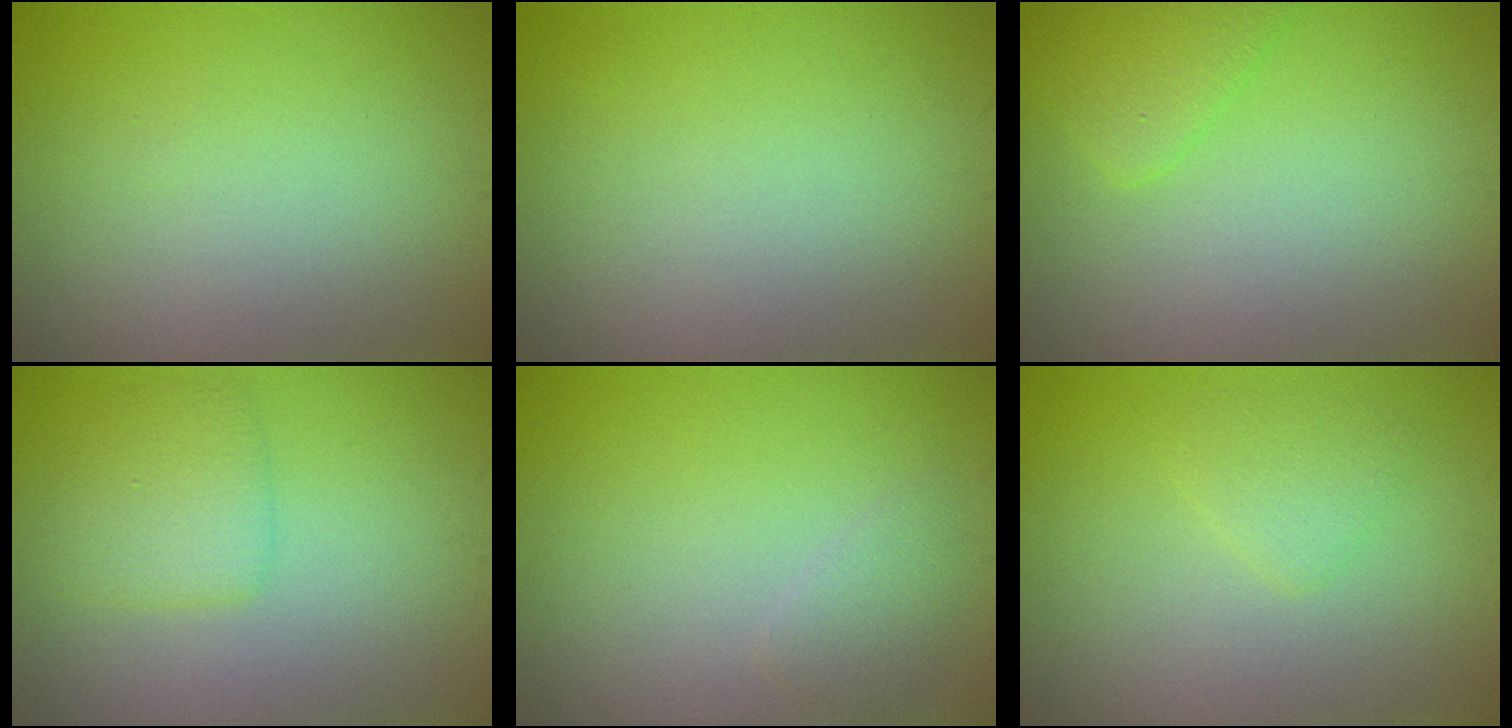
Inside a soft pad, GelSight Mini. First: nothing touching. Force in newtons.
{"total": 0.0}
{"total": 2.5, "press": 2.5, "slide": 0.2}
{"total": 2.8, "press": 2.8, "slide": 0.2}
{"total": 1.3, "press": 1.3, "slide": 0.1}
{"total": 1.7, "press": 1.7, "slide": 0.1}